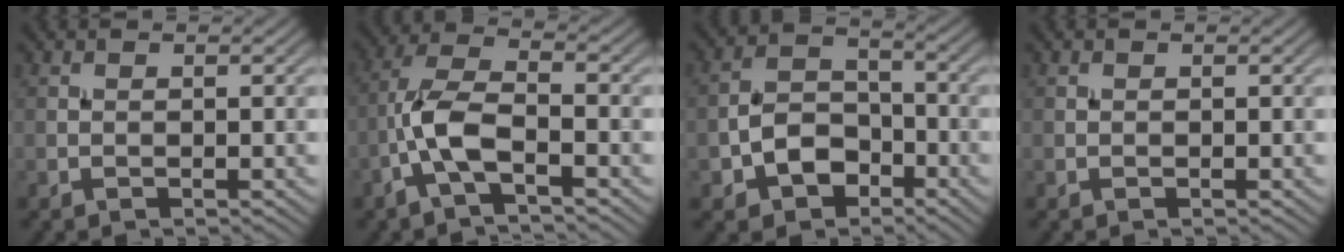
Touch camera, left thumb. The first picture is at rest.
{"total": 6.8, "force": [-2.7, 2.4, 5.7], "torque": [-0.125, 0.011, -0.067]}
{"total": 6.7, "force": [-3.2, 4.6, 3.7], "torque": [-0.075, 0.001, -0.068]}
{"total": 0.0}